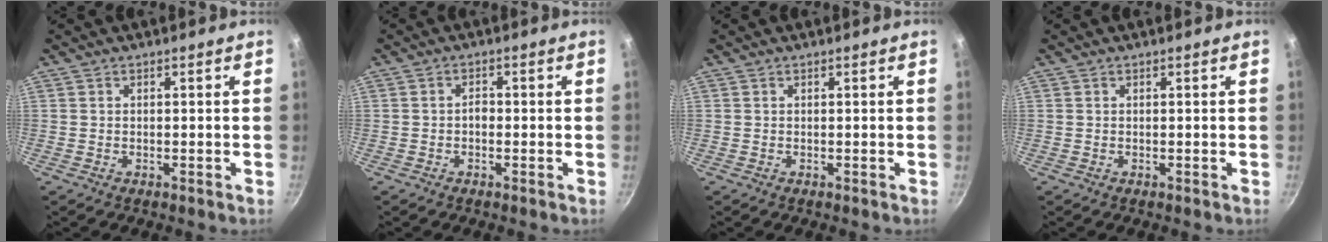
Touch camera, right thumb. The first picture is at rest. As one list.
[{"total": 1.6, "force": [-0.5, 1.1, 1.1], "torque": [-0.010, 0.005, -0.011]}, {"total": 0.0}, {"total": 0.0}]